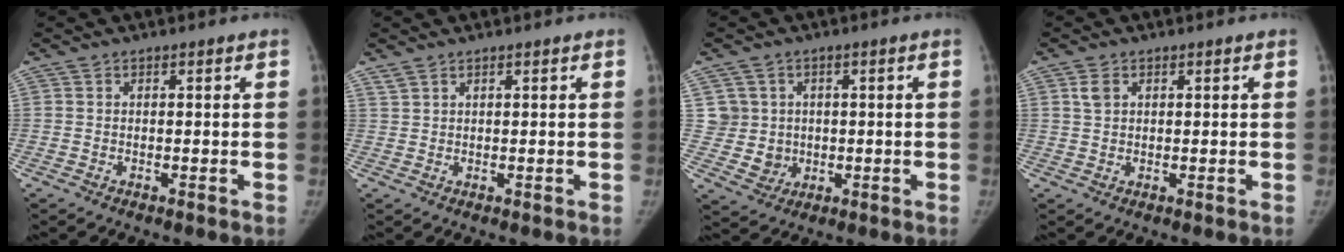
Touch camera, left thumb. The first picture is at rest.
{"total": 1.3, "force": [1.1, 0.4, 0.5], "torque": [-0.008, 0.001, 0.025]}
{"total": 6.1, "force": [1.0, 6.0, 0.4], "torque": [0.023, -0.001, 0.024]}
{"total": 2.5, "force": [0.9, 1.7, 1.5], "torque": [-0.025, 0.004, 0.021]}